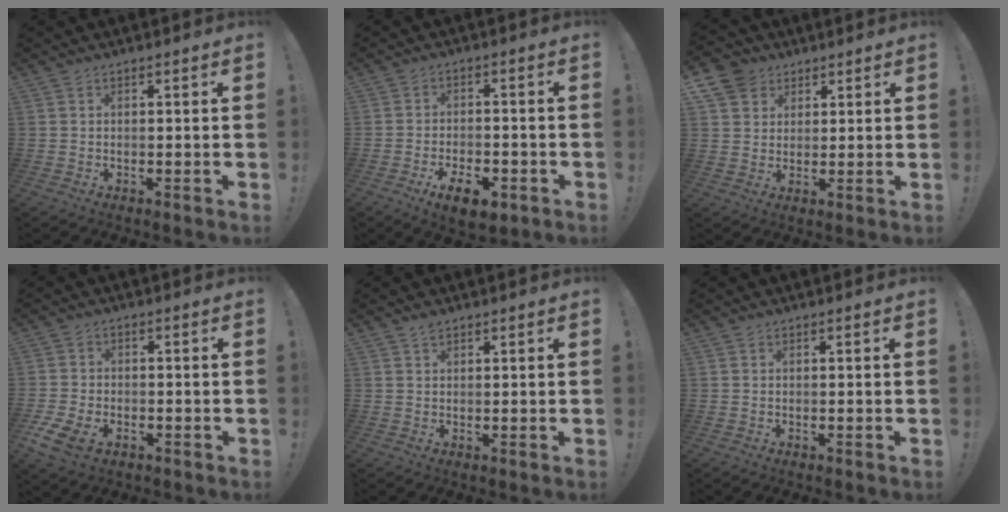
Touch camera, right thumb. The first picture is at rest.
{"total": 9.0, "force": [-5.1, 3.8, 6.3], "torque": [-0.082, 0.025, -0.086]}
{"total": 7.8, "force": [4.5, 6.2, 1.7], "torque": [-0.026, -0.028, 0.089]}
{"total": 7.5, "force": [-3.5, 4.6, 4.7], "torque": [-0.107, 0.008, -0.061]}
{"total": 1.1, "force": [0.9, 0.3, 0.5], "torque": [-0.009, -0.002, 0.017]}
{"total": 0.0}